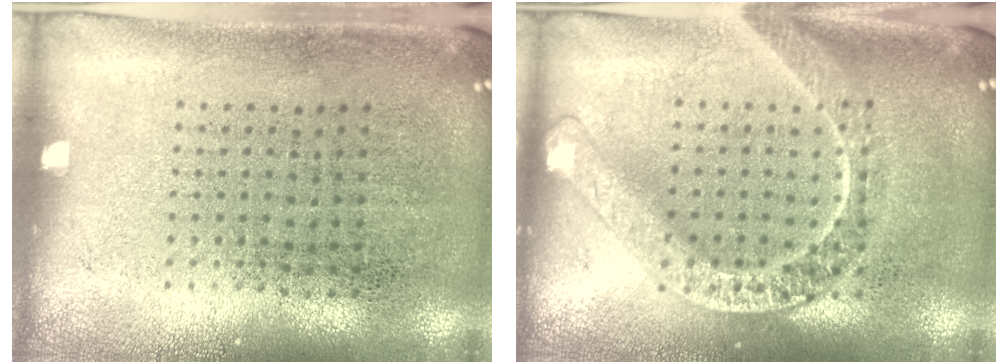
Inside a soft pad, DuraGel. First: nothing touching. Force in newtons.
{"total": 3.2, "press": 3.1, "slide": 0.4}